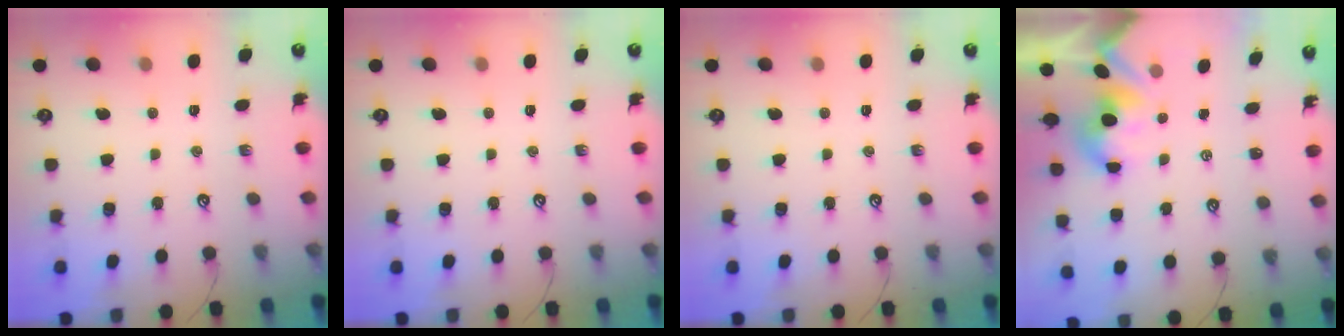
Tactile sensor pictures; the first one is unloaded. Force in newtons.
{"total": 0.0}
{"total": 0.0}
{"total": 1.7, "press": 1.7, "slide": 0.2}